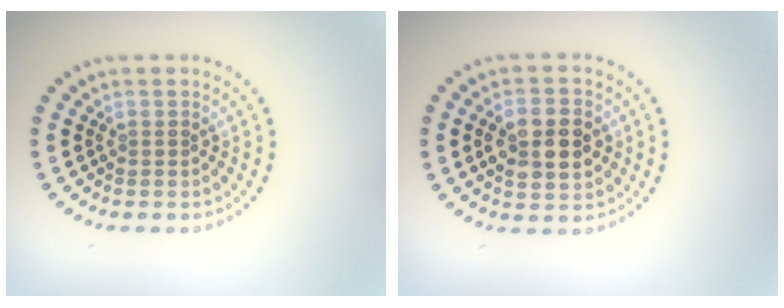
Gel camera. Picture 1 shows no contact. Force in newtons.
{"total": 4.9, "press": 4.8, "slide": 0.3}